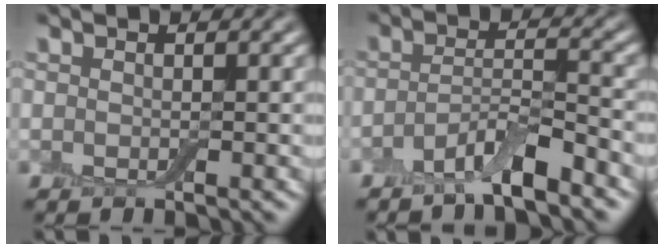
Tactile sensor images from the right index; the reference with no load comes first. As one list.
[{"total": 4.1, "force": [-3.0, 0.7, 2.7], "torque": [-0.049, 0.004, -0.064]}]